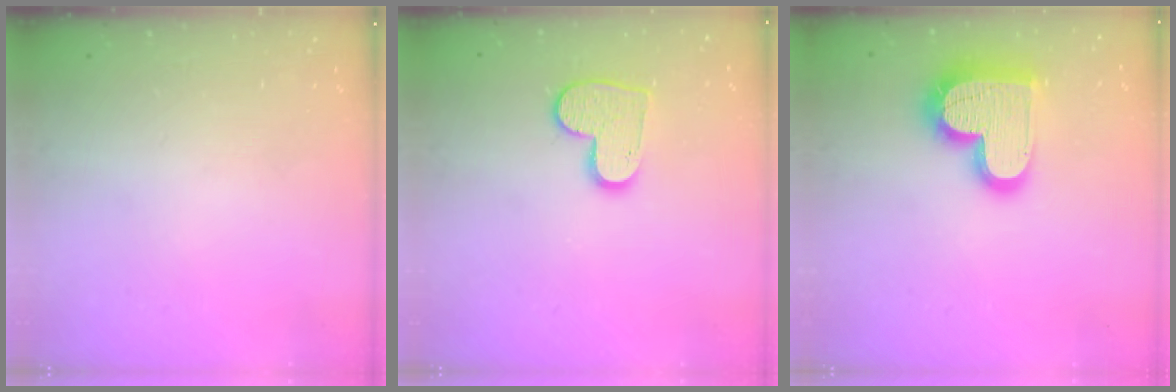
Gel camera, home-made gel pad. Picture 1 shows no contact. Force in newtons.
{"total": 10.1, "press": 10.0, "slide": 0.6}
{"total": 19.8, "press": 19.7, "slide": 1.3}